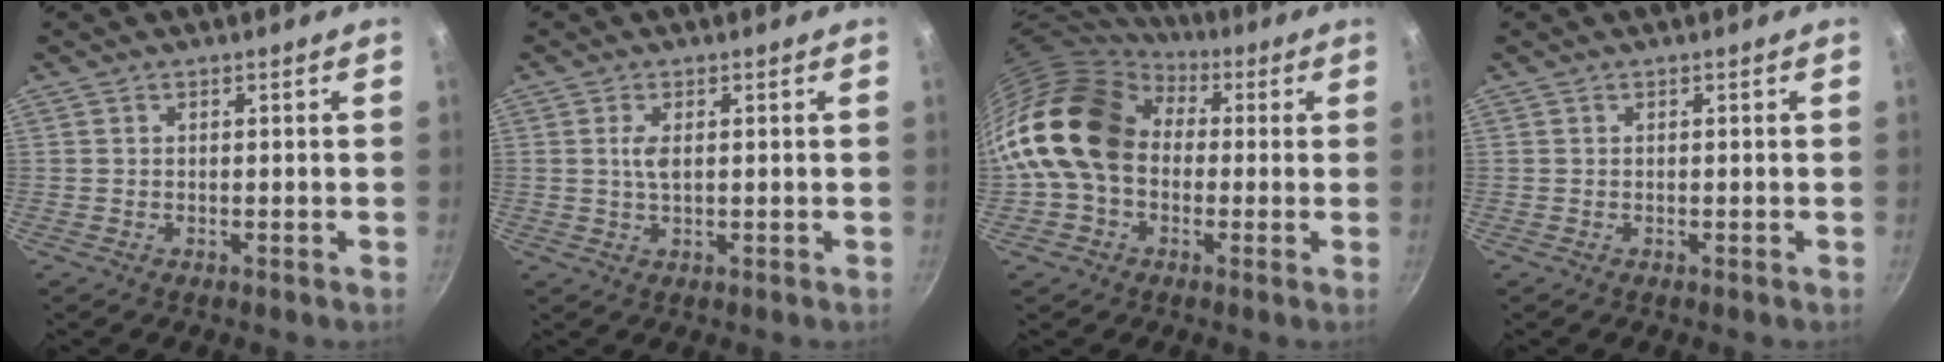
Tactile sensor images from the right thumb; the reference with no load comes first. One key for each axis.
{"total": 2.8, "fx": 0.6, "fy": 1.2, "fz": 2.4, "tx": -0.047, "ty": -0.001, "tz": 0.012}
{"total": 18.5, "fx": 1.6, "fy": 14.0, "fz": 11.9, "tx": -0.207, "ty": 0.037, "tz": 0.015}
{"total": 0.0}